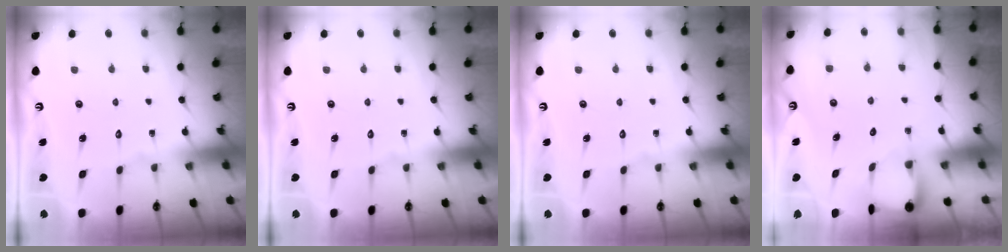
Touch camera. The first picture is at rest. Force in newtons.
{"total": 0.0}
{"total": 0.0}
{"total": 2.8, "press": 2.8, "slide": 0.3}